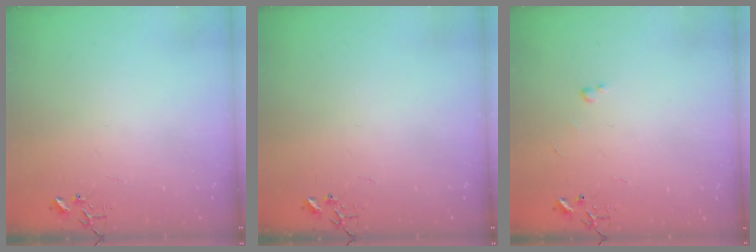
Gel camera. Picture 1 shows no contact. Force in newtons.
{"total": 0.0}
{"total": 2.4, "press": 2.3, "slide": 0.4}